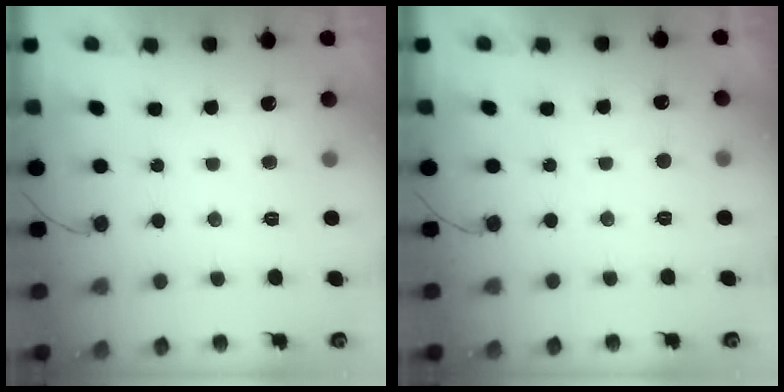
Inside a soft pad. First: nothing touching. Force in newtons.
{"total": 2.9, "press": 2.9, "slide": 0.3}